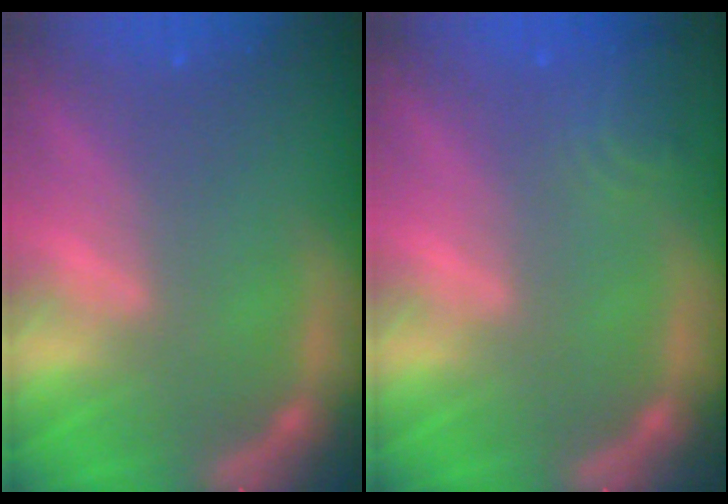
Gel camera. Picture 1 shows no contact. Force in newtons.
{"total": 2.9}